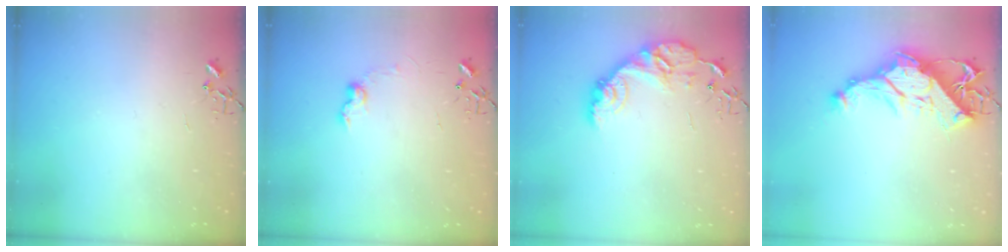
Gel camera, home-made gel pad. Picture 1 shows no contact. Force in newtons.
{"total": 7.8, "press": 7.8, "slide": 0.8}
{"total": 14.5, "press": 14.5, "slide": 1.0}
{"total": 15.6, "press": 15.4, "slide": 2.1}